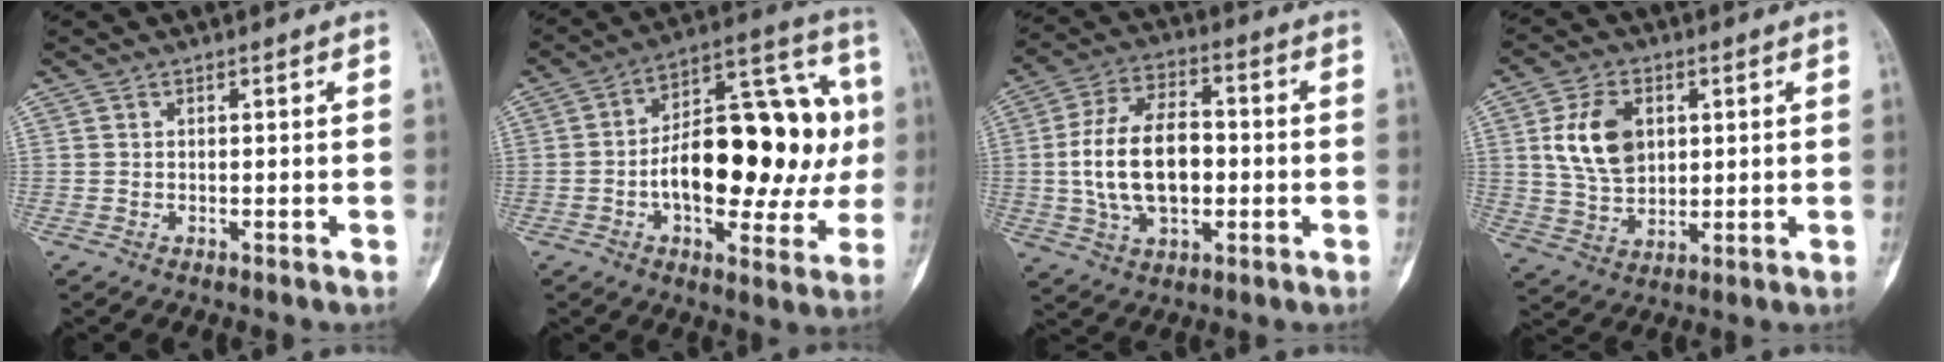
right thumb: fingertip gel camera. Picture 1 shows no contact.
{"total": 25.3, "force": [-0.7, 12.5, 22.0], "torque": [-0.290, 0.037, -0.010]}
{"total": 15.4, "force": [-0.7, 9.0, 12.5], "torque": [-0.220, 0.021, -0.011]}
{"total": 10.8, "force": [2.6, 7.3, 7.6], "torque": [-0.123, -0.009, 0.053]}